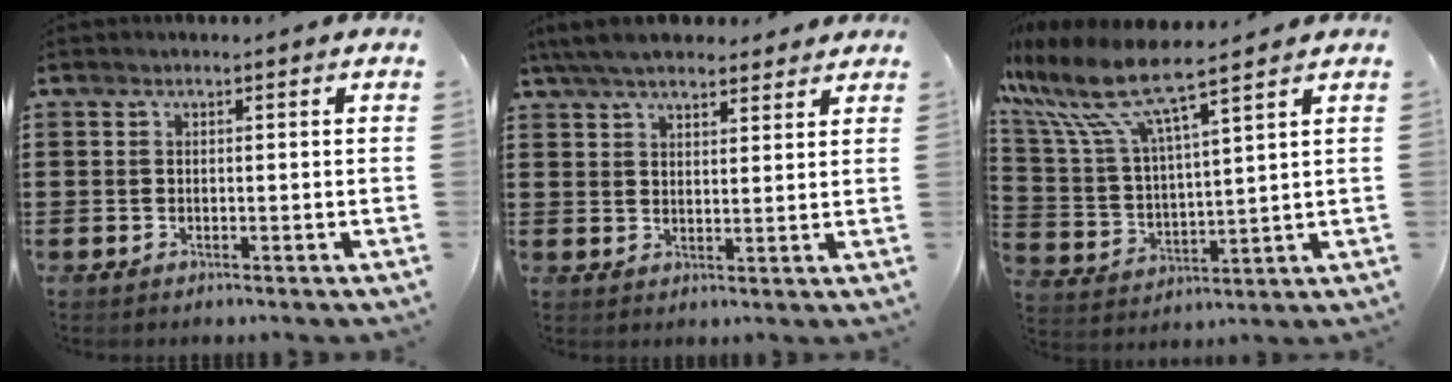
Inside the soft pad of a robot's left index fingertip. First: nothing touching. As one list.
[{"total": 6.2, "force": [5.4, 1.9, 2.4], "torque": [-0.063, -0.006, 0.102]}, {"total": 9.6, "force": [7.9, 1.3, 5.4], "torque": [-0.146, -0.045, 0.133]}]